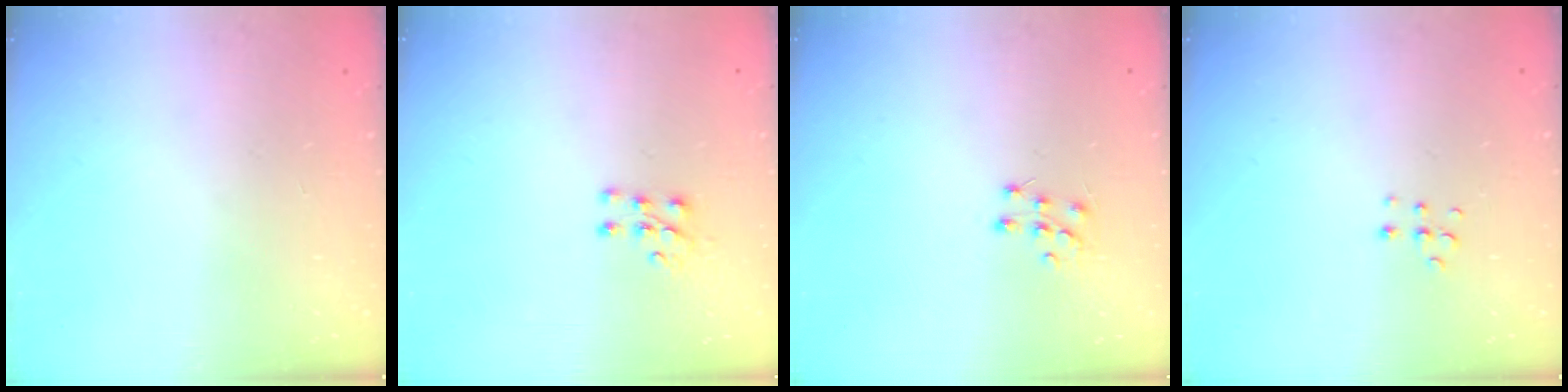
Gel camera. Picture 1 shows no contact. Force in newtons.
{"total": 6.0, "press": 6.0, "slide": 0.5}
{"total": 7.2, "press": 7.1, "slide": 0.7}
{"total": 4.4, "press": 4.4, "slide": 0.3}